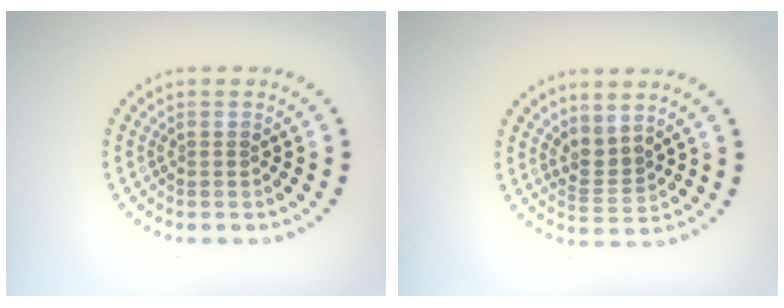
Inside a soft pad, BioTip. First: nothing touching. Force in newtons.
{"total": 2.3, "press": 1.5, "slide": 1.7}